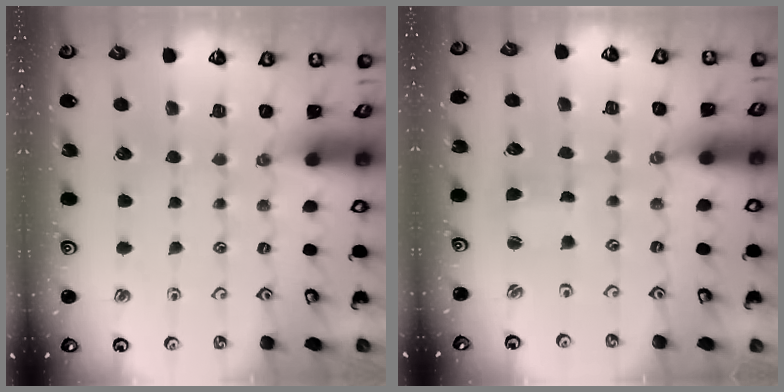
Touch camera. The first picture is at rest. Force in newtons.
{"total": 0.7, "press": 0.7, "slide": 0.1}